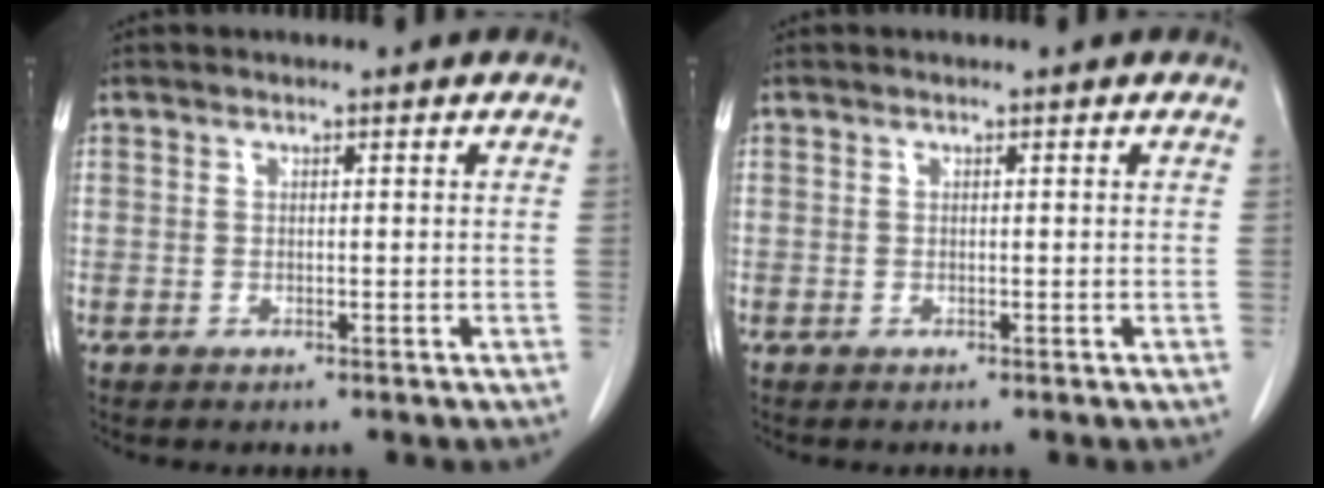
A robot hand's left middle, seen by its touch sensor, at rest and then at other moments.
{"total": 0.0}